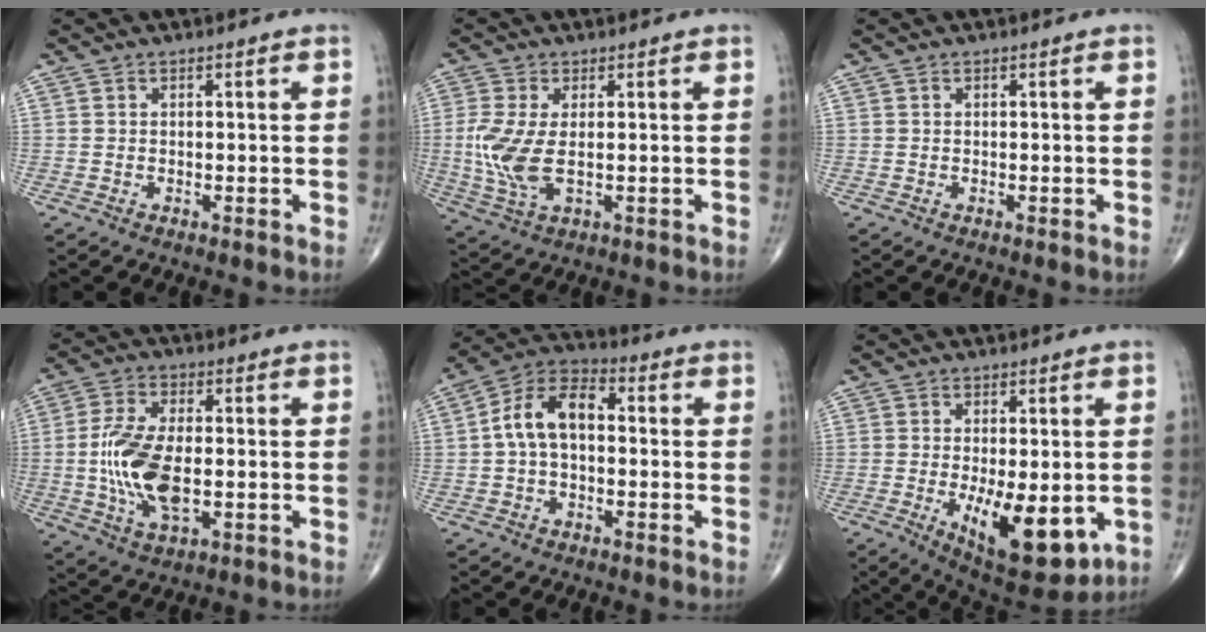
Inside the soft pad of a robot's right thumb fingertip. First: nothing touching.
{"total": 8.2, "force": [-0.1, 3.8, 7.2], "torque": [-0.176, -0.011, 0.003]}
{"total": 0.0}
{"total": 12.6, "force": [-1.3, 6.1, 11.0], "torque": [-0.227, -0.002, -0.023]}
{"total": 10.1, "force": [0.1, 6.0, 8.1], "torque": [-0.146, 0.035, -0.010]}
{"total": 14.1, "force": [-3.3, 6.0, 12.3], "torque": [-0.172, -0.023, -0.031]}